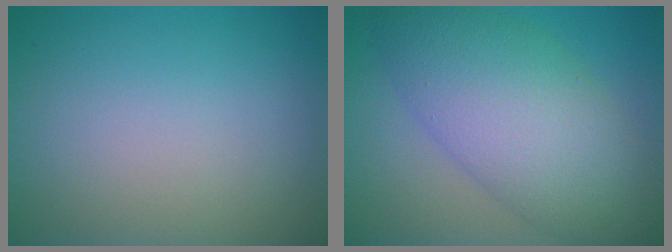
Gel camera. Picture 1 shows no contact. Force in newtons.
{"total": 9.3, "press": 9.3, "slide": 0.3}